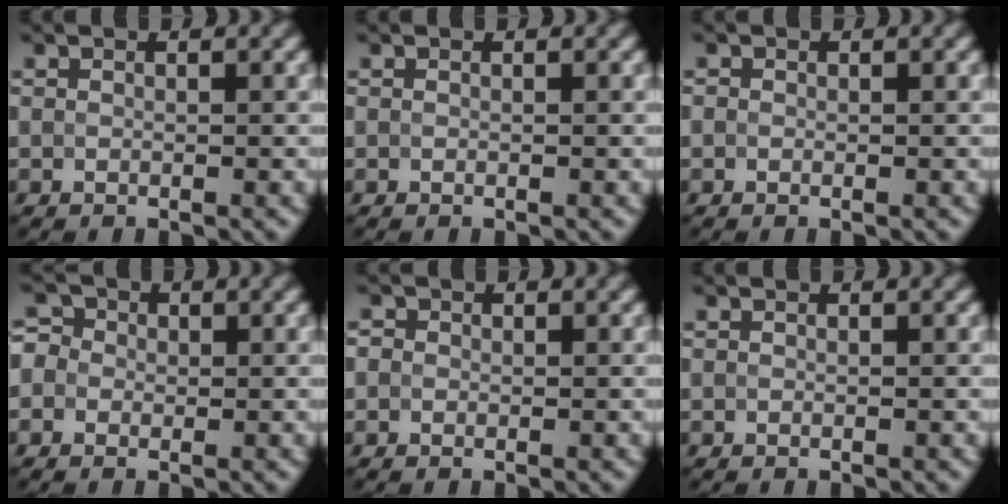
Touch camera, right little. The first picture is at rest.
{"total": 0.0}
{"total": 0.0}
{"total": 2.7, "force": [0.4, 2.5, 1.0], "torque": [0.003, 0.016, -0.020]}
{"total": 0.7, "force": [0.1, 0.7, 0.1], "torque": [0.001, -0.003, -0.004]}
{"total": 0.0}